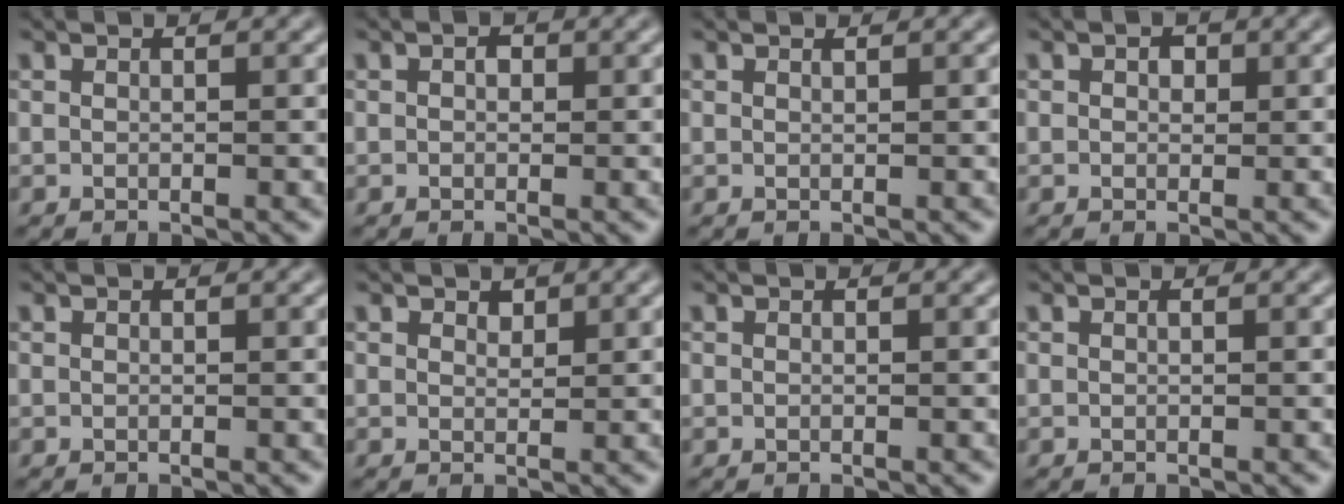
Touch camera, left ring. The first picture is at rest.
{"total": 0.9, "force": [0.2, 0.7, 0.5], "torque": [-0.007, -0.002, -0.001]}
{"total": 0.0}
{"total": 1.2, "force": [0.5, 0.8, 0.7], "torque": [-0.008, 0.000, 0.001]}
{"total": 0.0}
{"total": 0.9, "force": [0.8, 0.5, 0.3], "torque": [-0.004, 0.000, 0.012]}
{"total": 0.0}
{"total": 0.0}